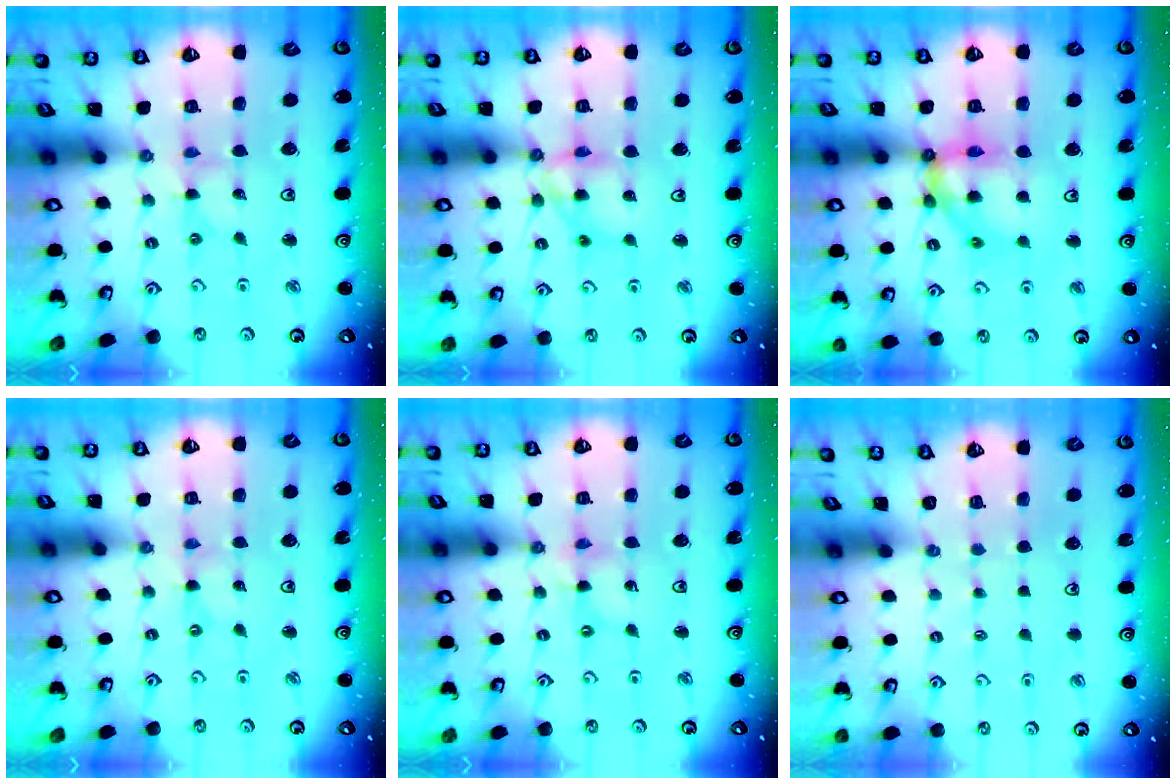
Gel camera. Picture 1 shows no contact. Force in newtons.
{"total": 10.9, "press": 10.9, "slide": 0.8}
{"total": 12.3, "press": 12.2, "slide": 1.6}
{"total": 0.0}
{"total": 2.0, "press": 2.0, "slide": 0.2}
{"total": 0.6, "press": 0.6, "slide": 0.1}